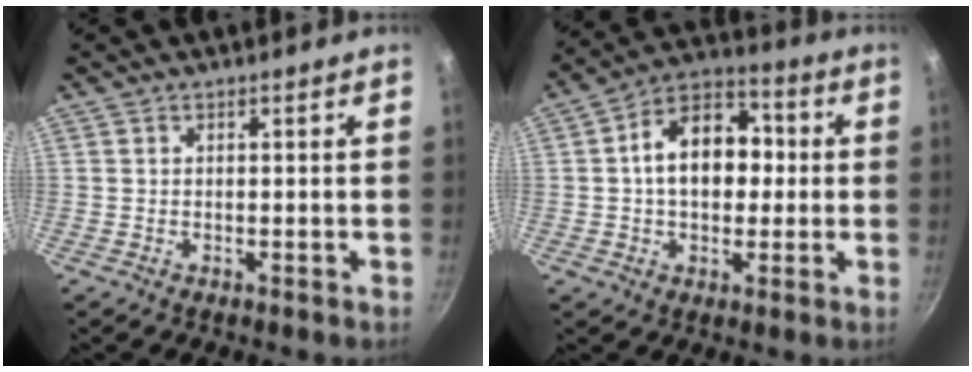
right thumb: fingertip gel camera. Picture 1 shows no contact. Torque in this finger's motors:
{"motor_torque": [0.63, 2.16, 0.93, -0.14, 0.07]}